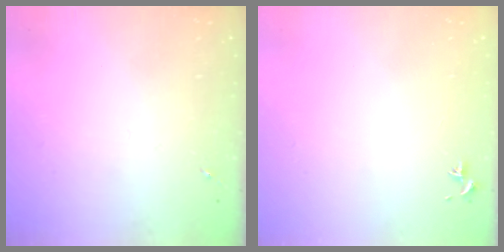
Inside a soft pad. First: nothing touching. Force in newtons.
{"total": 0.7, "press": 0.6, "slide": 0.5}